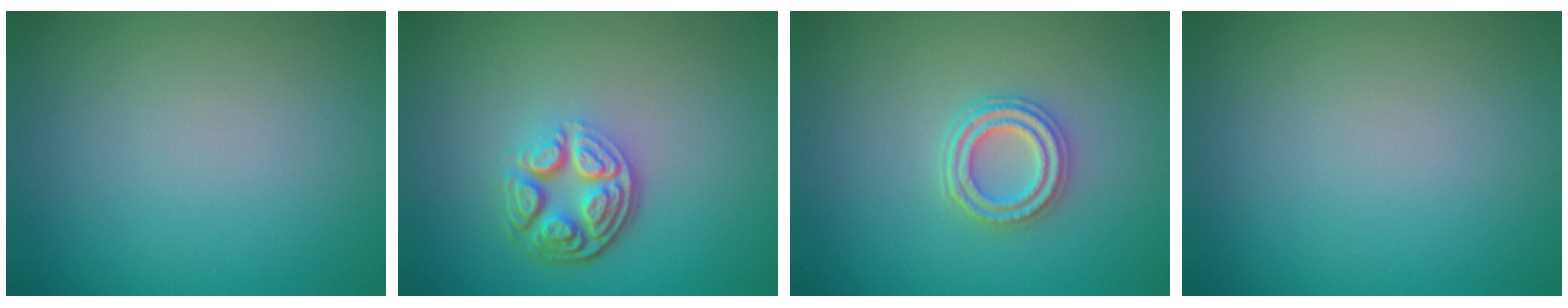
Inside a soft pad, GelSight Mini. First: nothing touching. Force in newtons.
{"total": 4.6, "press": 3.4, "slide": 3.1}
{"total": 2.9, "press": 2.5, "slide": 1.4}
{"total": 0.0}